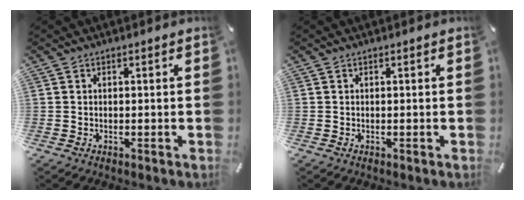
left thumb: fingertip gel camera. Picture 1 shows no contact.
{"total": 0.0}